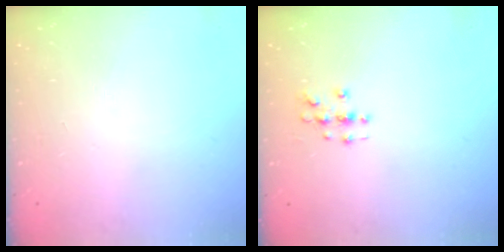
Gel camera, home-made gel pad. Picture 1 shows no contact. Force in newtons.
{"total": 3.4, "press": 3.4, "slide": 0.2}